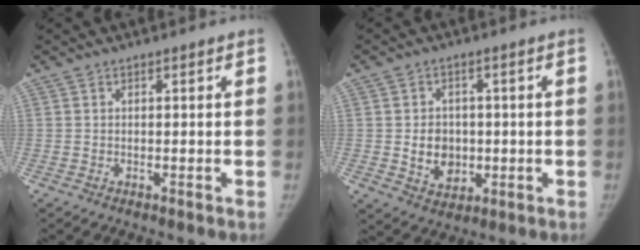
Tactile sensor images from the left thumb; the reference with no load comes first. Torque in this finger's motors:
{"motor_torque": [0.40, 1.37, 0.78, -0.57, 0.24]}